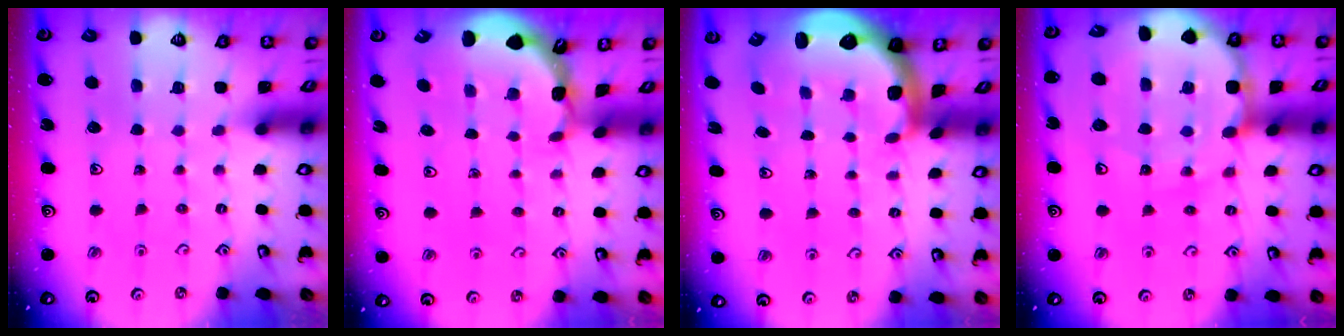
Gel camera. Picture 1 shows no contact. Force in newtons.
{"total": 1.6, "press": 1.6, "slide": 0.1}
{"total": 2.9, "press": 2.6, "slide": 1.4}
{"total": 14.7, "press": 14.5, "slide": 1.8}